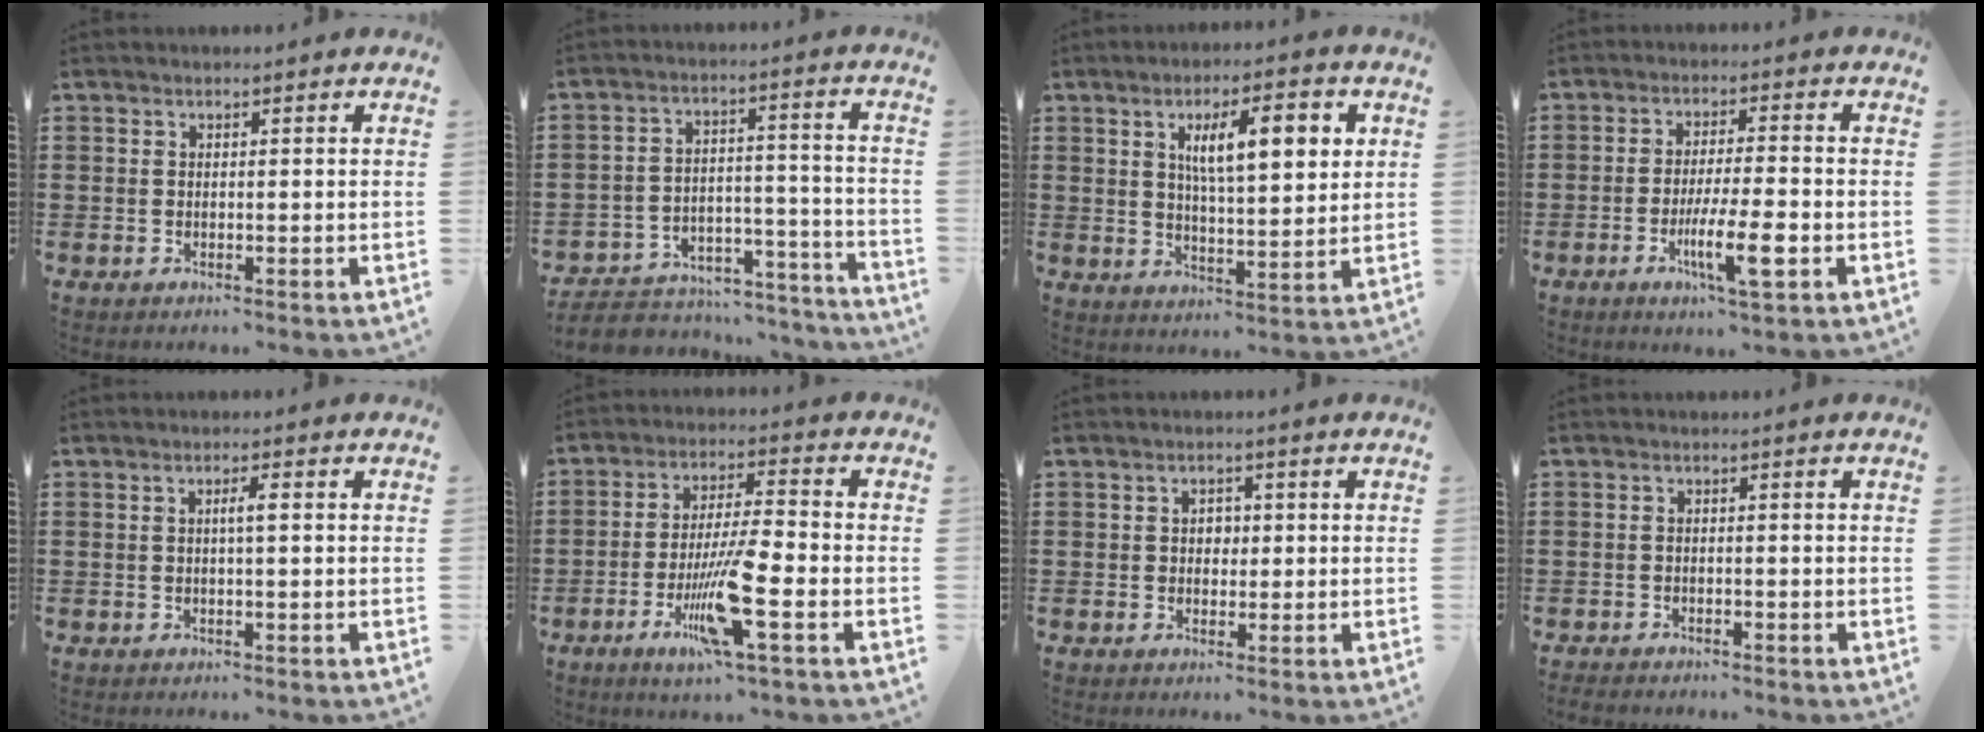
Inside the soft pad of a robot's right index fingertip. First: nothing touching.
{"total": 4.2, "force": [-3.7, 1.6, 0.8], "torque": [-0.021, 0.005, -0.078]}
{"total": 9.0, "force": [3.1, 2.9, 8.0], "torque": [-0.135, 0.001, 0.045]}
{"total": 8.3, "force": [-3.1, 1.3, 7.6], "torque": [-0.146, -0.015, -0.057]}
{"total": 2.0, "force": [0.1, 0.1, 2.0], "torque": [-0.037, 0.001, 0.000]}
{"total": 10.2, "force": [-3.7, 1.6, 9.4], "torque": [-0.185, -0.008, -0.070]}
{"total": 2.0, "force": [0.1, 1.6, 1.2], "torque": [-0.027, 0.009, 0.001]}
{"total": 1.3, "force": [-1.2, 0.3, 0.0], "torque": [-0.005, 0.001, -0.027]}